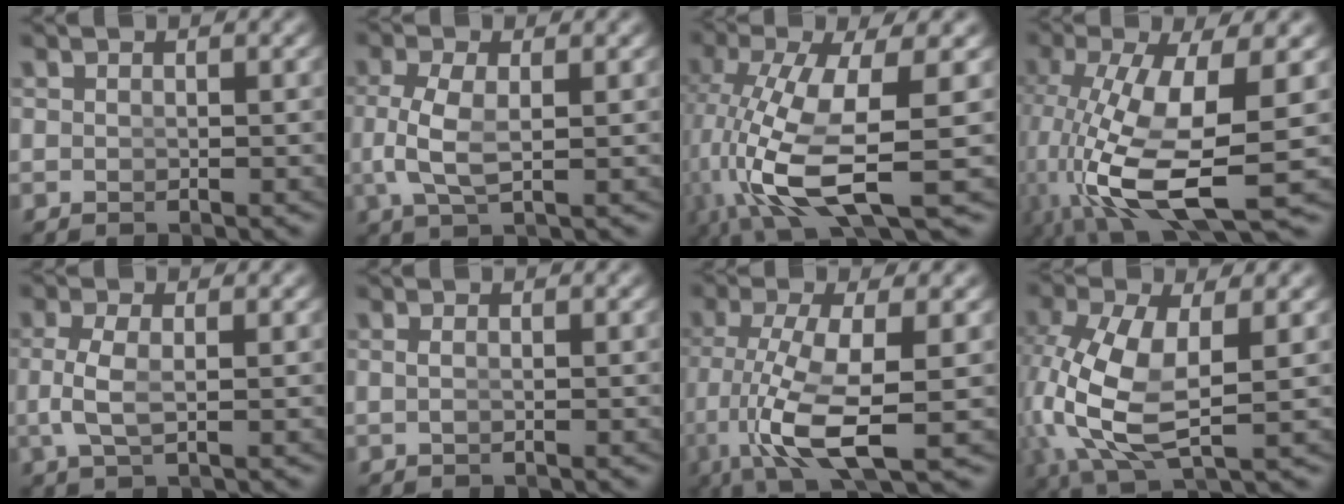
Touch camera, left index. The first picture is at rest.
{"total": 3.6, "force": [-0.2, 1.5, 3.2], "torque": [-0.088, -0.017, 0.010]}
{"total": 8.7, "force": [-1.5, 3.1, 8.0], "torque": [-0.167, -0.034, 0.001]}
{"total": 9.7, "force": [-1.5, 4.0, 8.7], "torque": [-0.180, -0.040, 0.005]}
{"total": 2.5, "force": [-0.2, 0.7, 2.4], "torque": [-0.064, -0.014, 0.008]}
{"total": 0.7, "force": [-0.3, -0.6, 0.3], "torque": [-0.007, -0.009, 0.002]}
{"total": 7.0, "force": [-1.6, 2.0, 6.5], "torque": [-0.140, -0.034, -0.005]}
{"total": 7.4, "force": [0.3, 4.0, 6.2], "torque": [-0.156, -0.036, 0.026]}